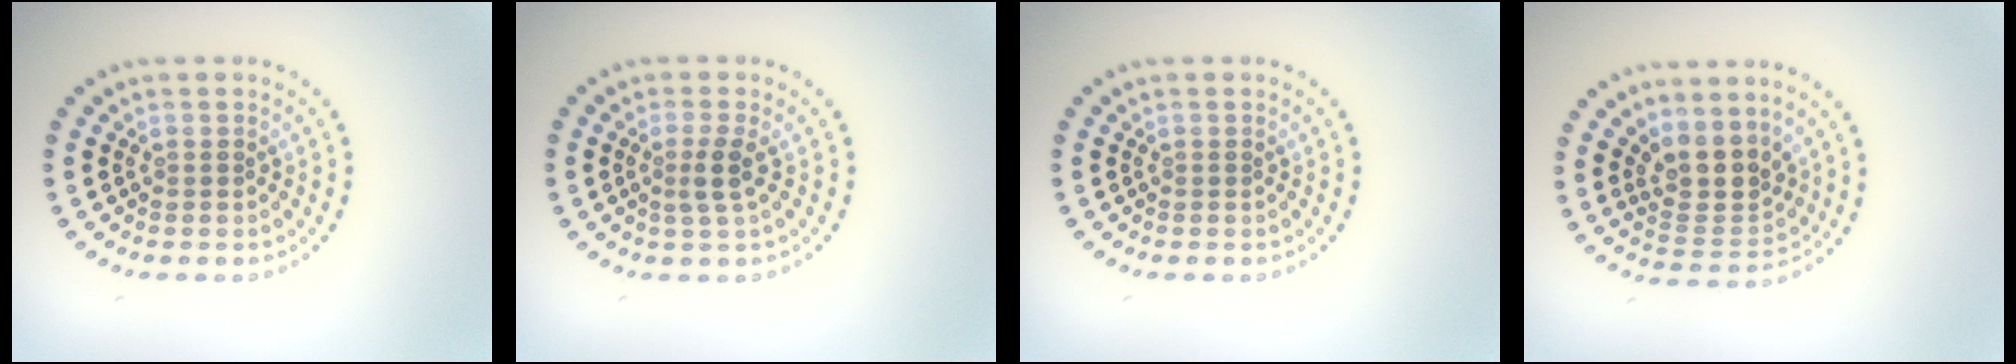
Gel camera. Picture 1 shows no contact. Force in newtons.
{"total": 1.7, "press": 1.3, "slide": 1.1}
{"total": 0.0}
{"total": 3.9, "press": 3.2, "slide": 2.2}